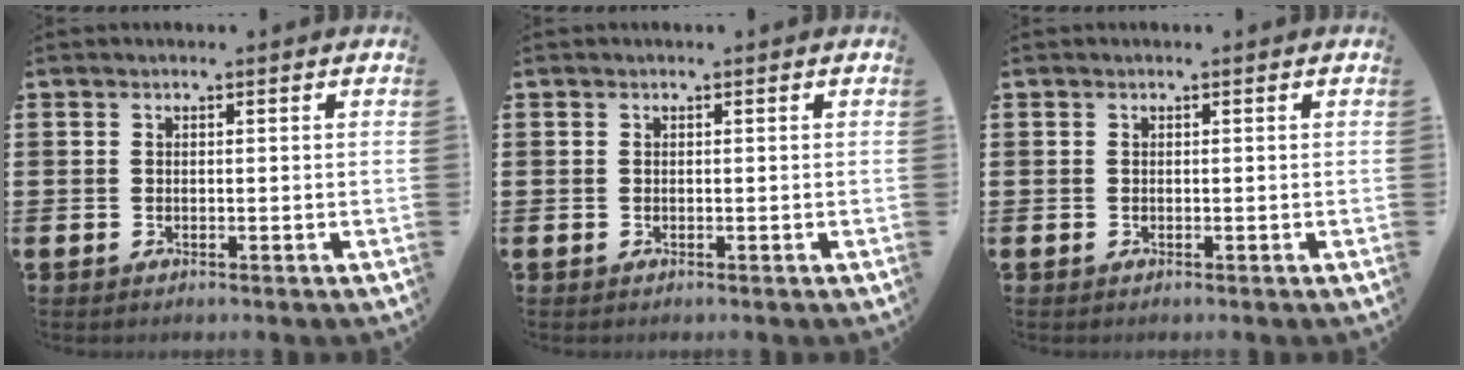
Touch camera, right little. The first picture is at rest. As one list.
[{"total": 0.0}, {"total": 0.0}]